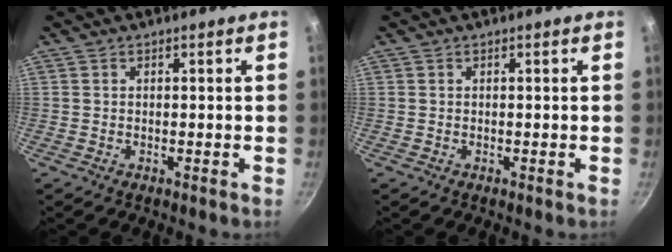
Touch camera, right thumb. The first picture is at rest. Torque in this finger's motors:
{"motor_torque": [-0.16, 0.23, 0.35, -0.13, 0.04]}